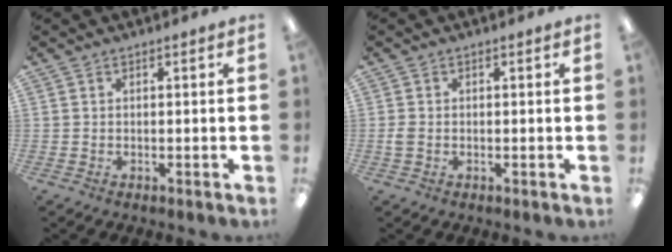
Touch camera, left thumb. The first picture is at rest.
{"total": 1.8, "force": [-0.4, 1.2, 1.2], "torque": [-0.021, 0.004, -0.007]}